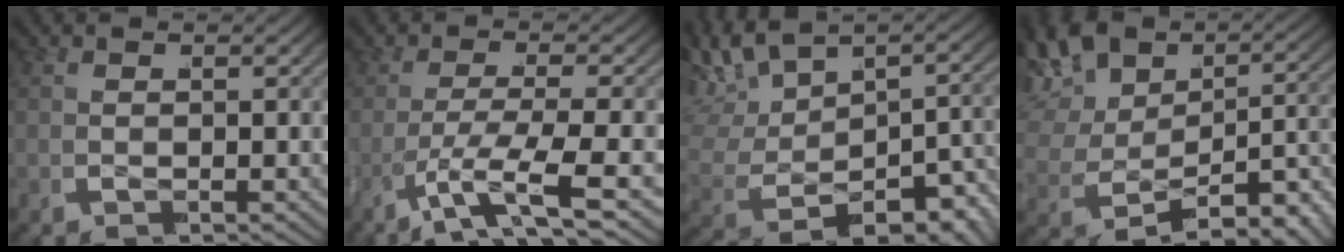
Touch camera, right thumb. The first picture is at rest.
{"total": 5.4, "force": [-2.2, 2.1, 4.4], "torque": [-0.104, -0.016, -0.035]}
{"total": 7.9, "force": [-0.1, 5.4, 5.7], "torque": [-0.125, -0.014, 0.009]}
{"total": 9.2, "force": [-1.4, 6.7, 6.1], "torque": [-0.117, -0.015, -0.015]}